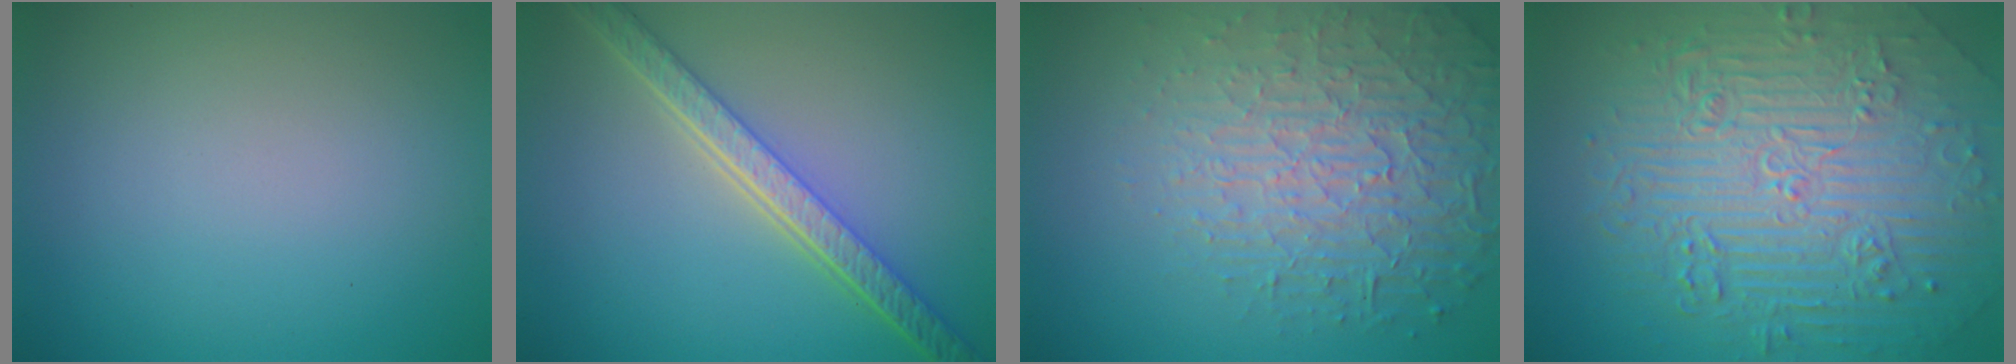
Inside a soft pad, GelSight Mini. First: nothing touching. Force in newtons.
{"total": 5.8, "press": 4.5, "slide": 3.6}
{"total": 6.5, "press": 5.1, "slide": 4.1}
{"total": 11.0, "press": 7.4, "slide": 8.2}